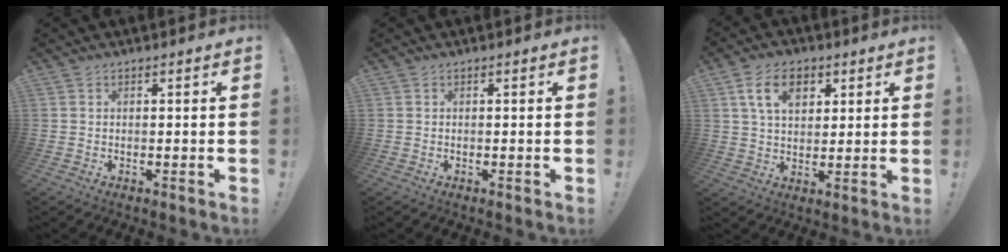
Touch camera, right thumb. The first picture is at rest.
{"total": 0.0}
{"total": 10.8, "force": [4.6, 6.8, 6.9], "torque": [-0.114, 0.007, 0.086]}